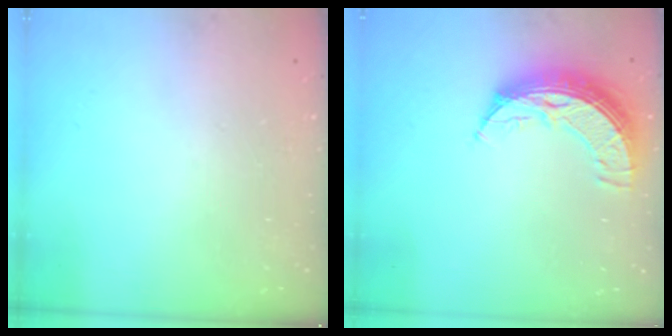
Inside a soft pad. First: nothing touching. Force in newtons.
{"total": 10.6, "press": 10.6, "slide": 1.0}